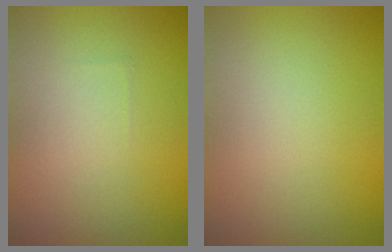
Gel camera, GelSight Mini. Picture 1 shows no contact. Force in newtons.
{"total": 0.0}